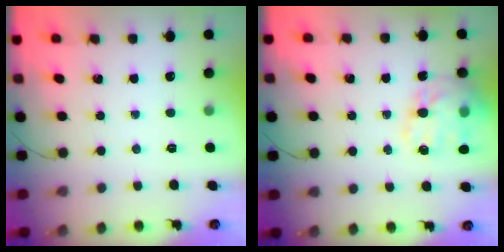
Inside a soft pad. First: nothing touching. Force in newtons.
{"total": 18.0, "press": 17.6, "slide": 3.4}